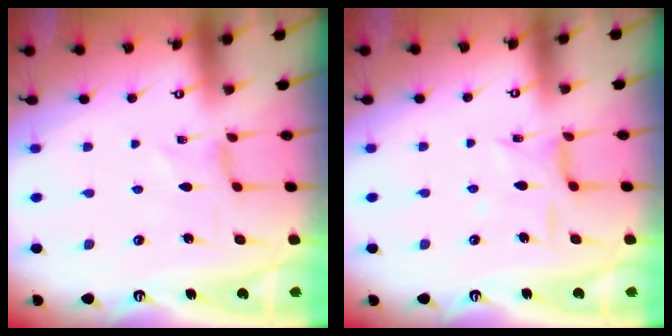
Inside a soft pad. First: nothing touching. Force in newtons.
{"total": 7.7, "press": 7.6, "slide": 0.6}